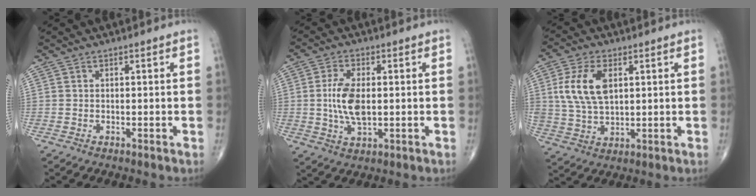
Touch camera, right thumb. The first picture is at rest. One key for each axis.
{"total": 10.0, "fx": 0.4, "fy": 5.3, "fz": 8.5, "tx": -0.168, "ty": -0.005, "tz": 0.012}
{"total": 10.8, "fx": 2.7, "fy": 6.1, "fz": 8.5, "tx": -0.169, "ty": -0.004, "tz": 0.056}